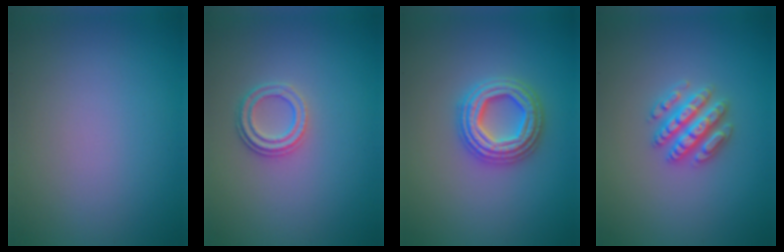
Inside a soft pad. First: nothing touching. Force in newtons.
{"total": 2.3, "press": 2.1, "slide": 1.0}
{"total": 4.5, "press": 4.4, "slide": 0.8}
{"total": 4.3, "press": 4.2, "slide": 0.7}